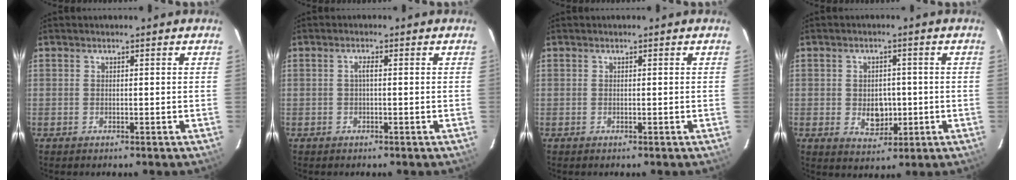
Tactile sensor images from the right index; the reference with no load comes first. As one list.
[{"total": 1.0, "force": [-0.1, 0.2, 1.0], "torque": [-0.018, 0.005, -0.003]}, {"total": 0.0}, {"total": 5.6, "force": [-0.8, 4.3, 3.5], "torque": [-0.061, -0.001, -0.002]}]